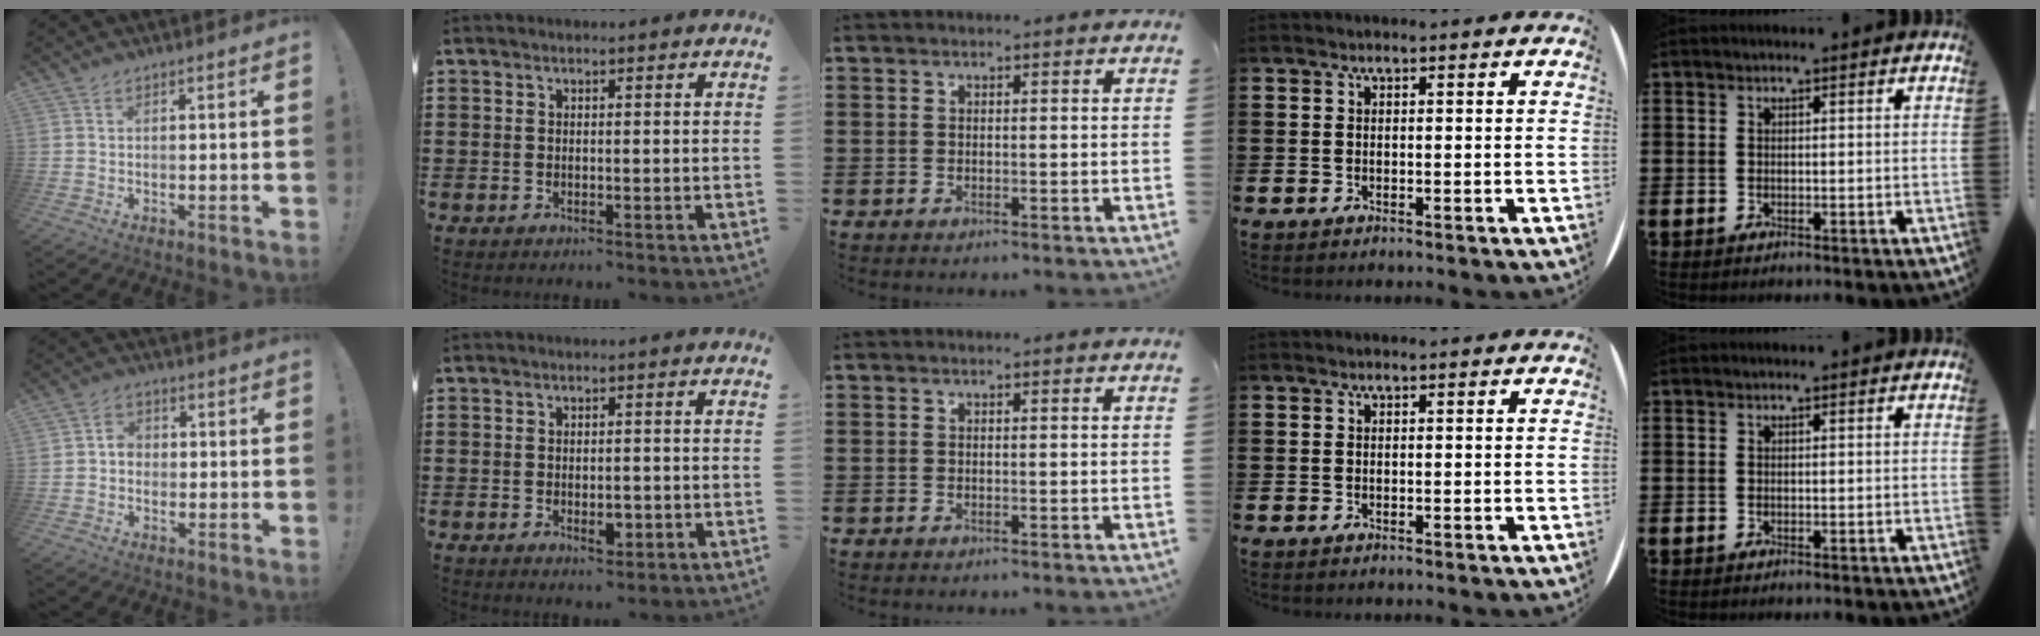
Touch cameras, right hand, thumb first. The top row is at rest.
{"thumb": {"total": 3.3, "force": [-1.1, 2.7, 1.5], "torque": [-0.024, 0.007, -0.021]}, "index": {"total": 2.8, "force": [-0.8, 1.5, 2.2], "torque": [-0.032, -0.001, -0.015]}}